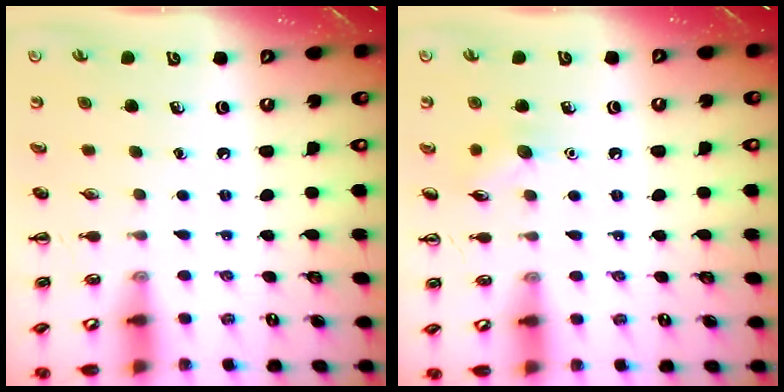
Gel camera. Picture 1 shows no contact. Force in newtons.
{"total": 6.9, "press": 6.7, "slide": 1.8}